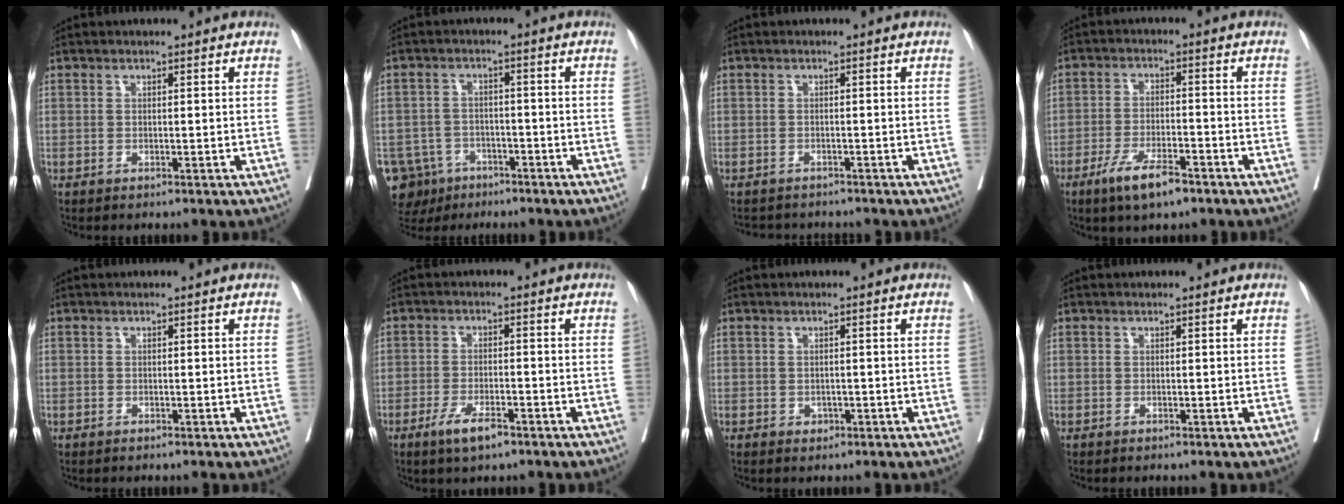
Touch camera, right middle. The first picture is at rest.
{"total": 9.3, "force": [-5.6, 7.2, 2.0], "torque": [-0.049, 0.003, -0.084]}
{"total": 4.1, "force": [-3.8, 1.4, 0.3], "torque": [0.003, -0.003, -0.054]}
{"total": 7.2, "force": [-4.7, 1.7, 5.2], "torque": [-0.099, -0.008, -0.080]}
{"total": 0.0}
{"total": 4.8, "force": [-3.1, 1.2, 3.5], "torque": [-0.072, -0.005, -0.052]}
{"total": 1.0, "force": [-0.4, 0.8, 0.4], "torque": [-0.005, 0.002, -0.003]}
{"total": 0.0}